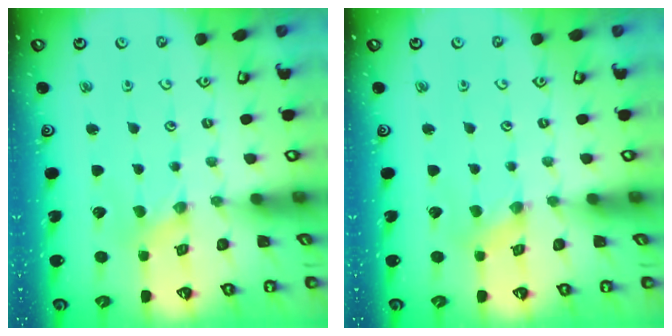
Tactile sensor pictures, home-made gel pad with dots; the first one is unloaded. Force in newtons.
{"total": 0.8, "press": 0.8, "slide": 0.3}